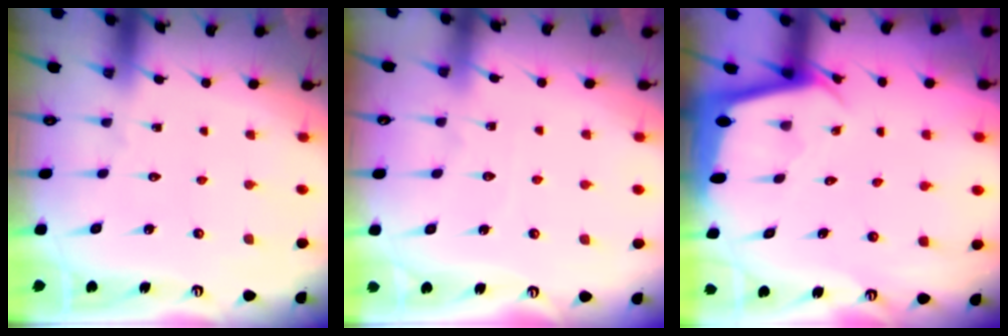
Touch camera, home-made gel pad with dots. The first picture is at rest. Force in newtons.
{"total": 5.2, "press": 5.2, "slide": 0.5}
{"total": 2.1, "press": 2.1, "slide": 0.1}